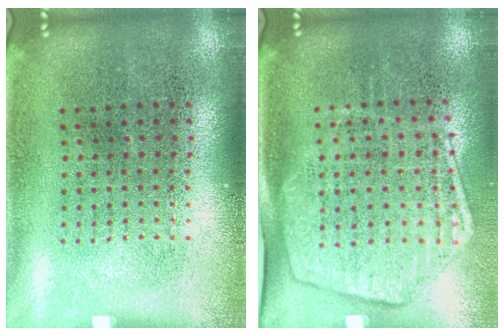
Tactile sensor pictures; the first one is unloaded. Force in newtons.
{"total": 1.9, "press": 1.6, "slide": 1.1}